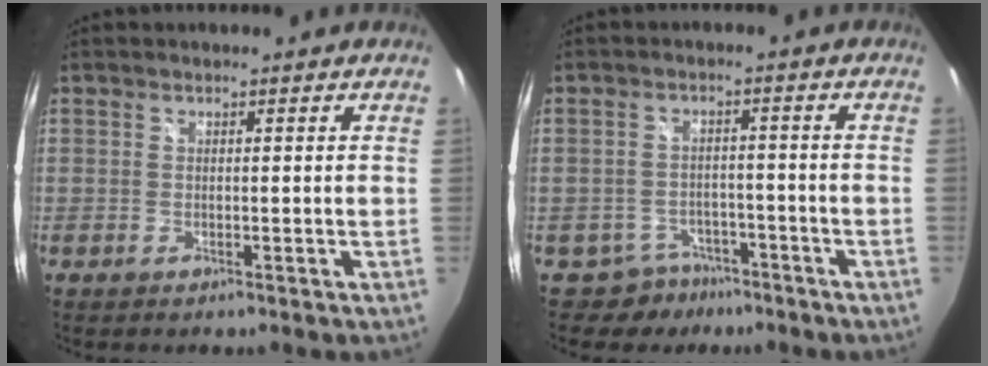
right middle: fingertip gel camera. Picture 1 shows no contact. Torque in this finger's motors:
{"motor_torque": [-0.65, -0.36, 0.02, -0.03]}